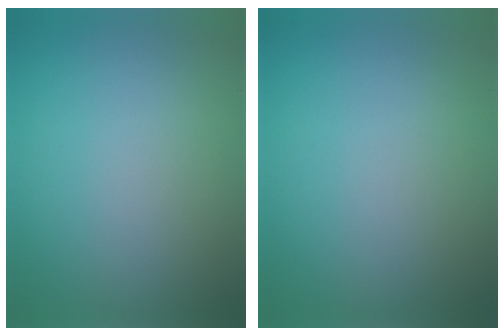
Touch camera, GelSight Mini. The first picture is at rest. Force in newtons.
{"total": 0.0}